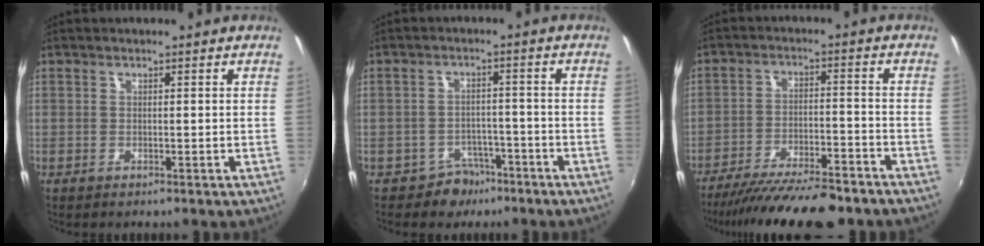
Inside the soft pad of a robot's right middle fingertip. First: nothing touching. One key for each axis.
{"total": 4.9, "fx": -3.5, "fy": 3.5, "fz": 0.2, "tx": -0.008, "ty": 0.021, "tz": -0.051}
{"total": 16.9, "fx": -14.6, "fy": 2.8, "fz": 8.1, "tx": -0.160, "ty": -0.033, "tz": -0.221}